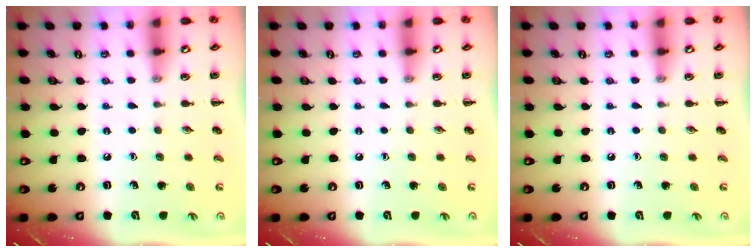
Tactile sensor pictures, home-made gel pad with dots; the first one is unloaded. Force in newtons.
{"total": 0.0}
{"total": 0.0}